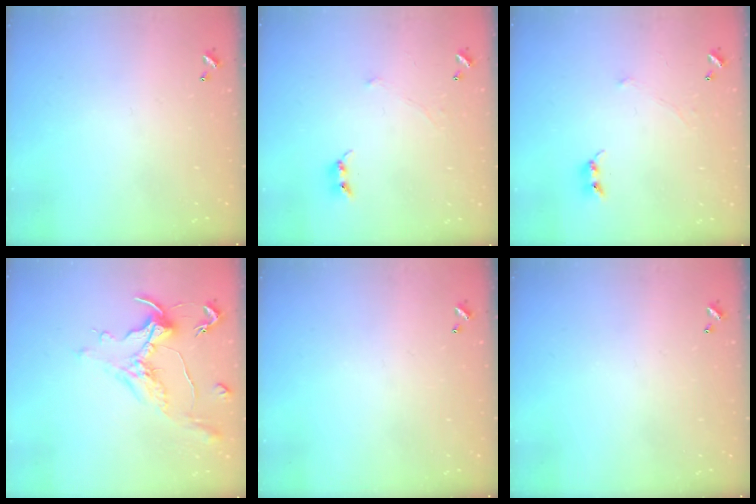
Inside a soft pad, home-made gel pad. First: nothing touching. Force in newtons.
{"total": 1.5, "press": 1.4, "slide": 0.6}
{"total": 1.5, "press": 1.4, "slide": 0.6}
{"total": 1.1, "press": 1.0, "slide": 0.5}
{"total": 0.0}
{"total": 0.0}